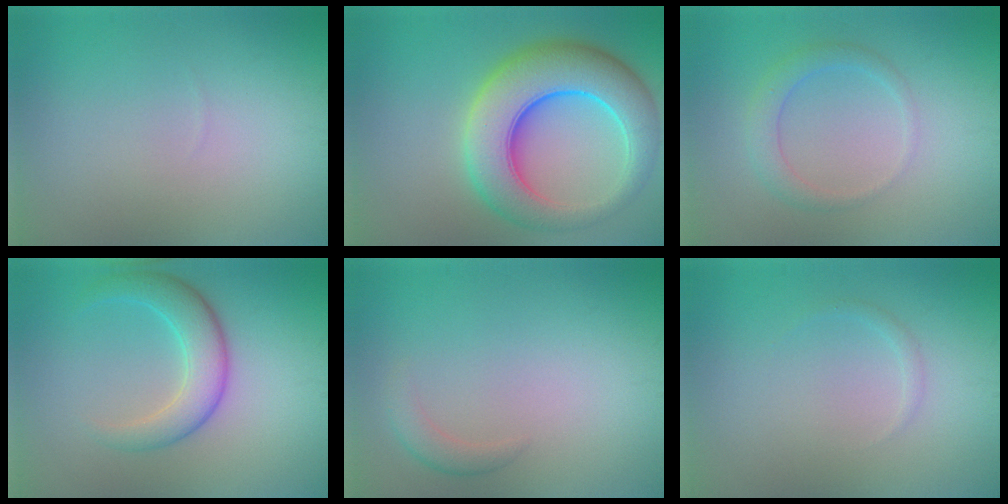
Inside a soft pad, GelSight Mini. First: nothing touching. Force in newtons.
{"total": 9.2, "press": 9.2, "slide": 0.3}
{"total": 2.2, "press": 2.2, "slide": 0.1}
{"total": 4.2, "press": 4.2, "slide": 0.1}
{"total": 1.4, "press": 1.4, "slide": 0.1}
{"total": 0.6, "press": 0.6, "slide": 0.1}